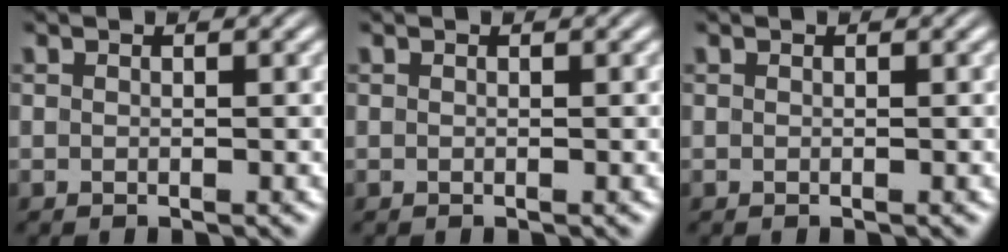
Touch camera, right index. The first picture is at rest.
{"total": 0.0}
{"total": 0.0}